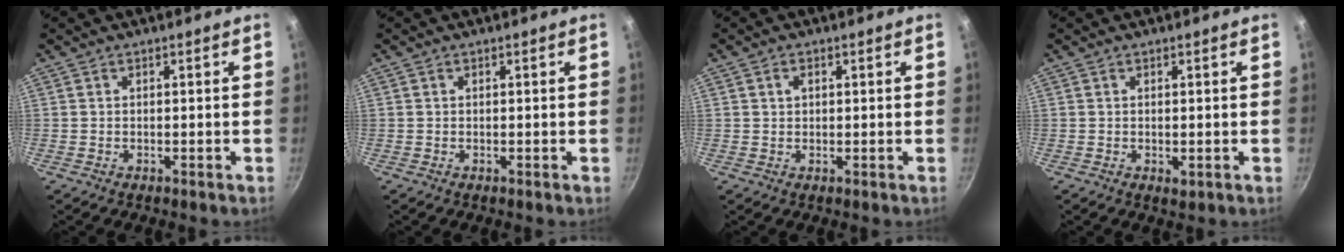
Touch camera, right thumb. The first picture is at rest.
{"total": 0.0}
{"total": 1.7, "force": [0.6, 1.3, 1.0], "torque": [-0.010, 0.004, 0.009]}
{"total": 0.9, "force": [0.1, 0.5, 0.8], "torque": [-0.013, -0.003, 0.002]}